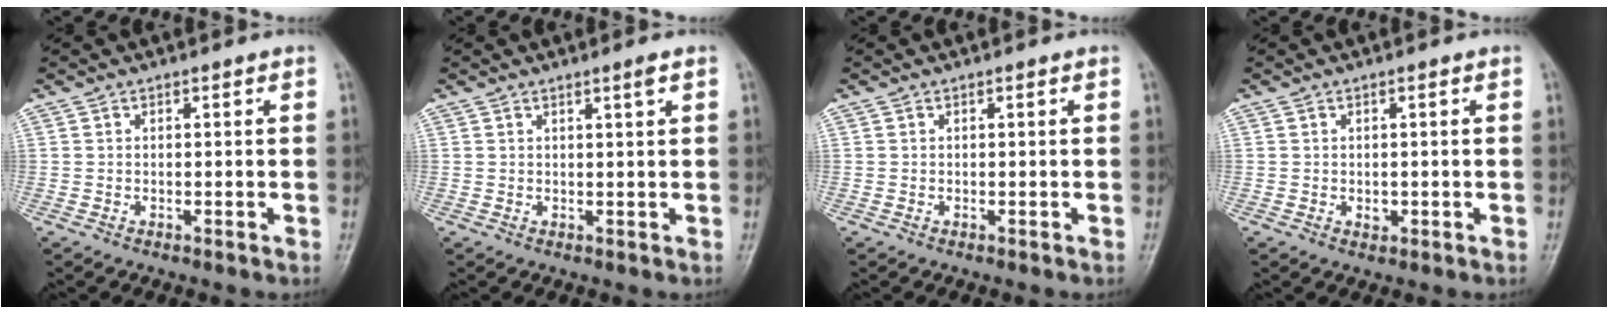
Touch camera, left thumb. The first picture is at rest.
{"total": 1.4, "force": [0.8, -0.2, 1.1], "torque": [-0.018, -0.007, 0.015]}
{"total": 0.0}
{"total": 1.4, "force": [-0.2, 1.1, 0.9], "torque": [-0.006, 0.000, -0.001]}